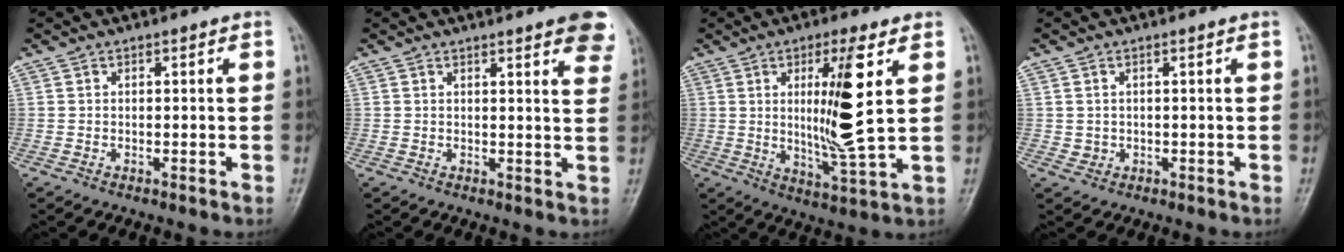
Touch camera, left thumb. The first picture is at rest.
{"total": 8.0, "force": [5.4, 1.4, 5.7], "torque": [-0.049, -0.017, 0.052]}
{"total": 12.1, "force": [2.9, 1.0, 11.7], "torque": [-0.212, -0.033, 0.053]}
{"total": 1.0, "force": [0.1, 0.9, 0.4], "torque": [-0.005, -0.002, 0.007]}